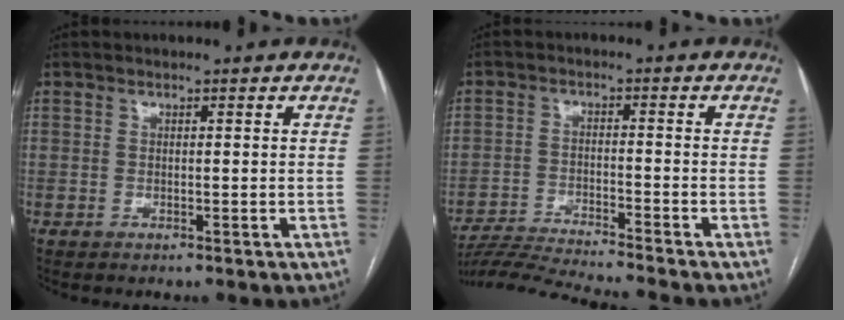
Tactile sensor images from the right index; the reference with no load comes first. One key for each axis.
{"total": 11.7, "fx": -10.8, "fy": -2.1, "fz": 3.7, "tx": -0.050, "ty": -0.016, "tz": -0.184}